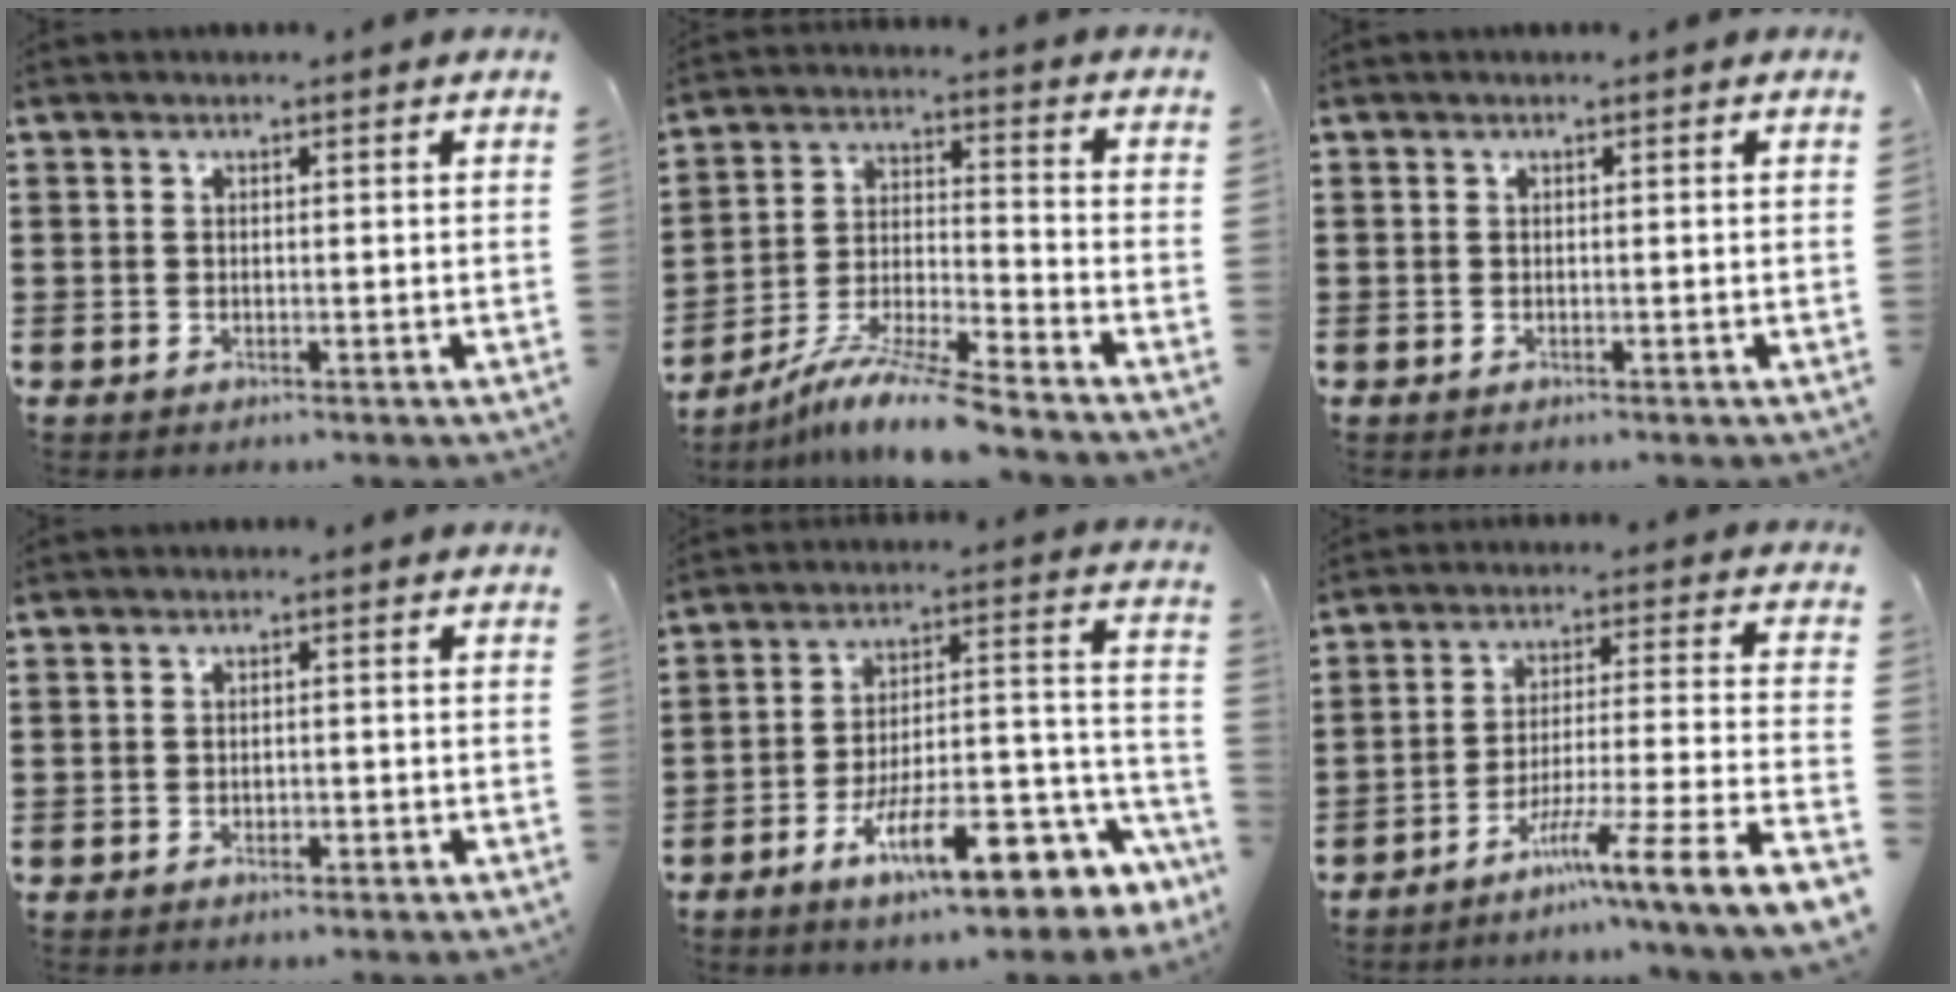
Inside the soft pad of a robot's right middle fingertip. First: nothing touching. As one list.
[{"total": 8.9, "force": [-7.9, -0.2, 4.1], "torque": [-0.082, 0.000, -0.157]}, {"total": 0.0}, {"total": 1.1, "force": [-0.9, 0.4, 0.4], "torque": [-0.011, -0.002, -0.018]}, {"total": 14.3, "force": [-8.8, 4.0, 10.6], "torque": [-0.147, 0.015, -0.150]}, {"total": 7.8, "force": [-5.7, -1.5, 5.0], "torque": [-0.082, -0.026, -0.118]}]